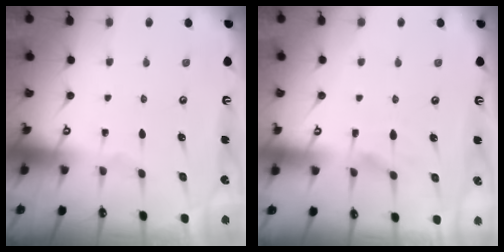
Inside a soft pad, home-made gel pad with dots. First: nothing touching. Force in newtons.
{"total": 3.0, "press": 2.8, "slide": 1.2}